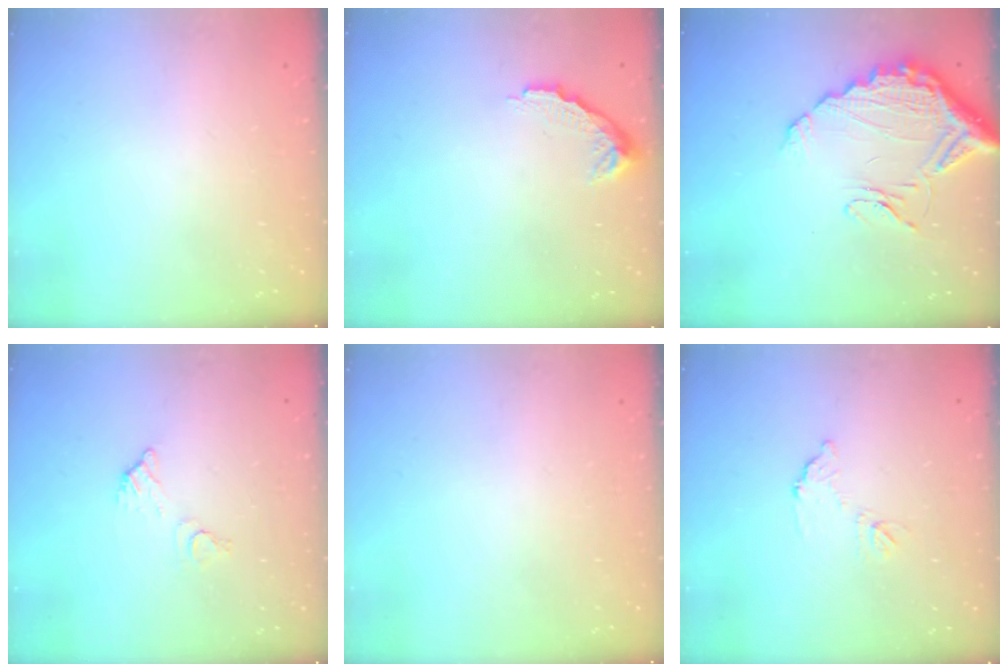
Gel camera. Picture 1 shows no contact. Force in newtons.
{"total": 7.6, "press": 7.6, "slide": 0.4}
{"total": 15.0, "press": 15.0, "slide": 1.2}
{"total": 5.6, "press": 5.6, "slide": 0.2}
{"total": 0.0}
{"total": 7.1, "press": 7.1, "slide": 0.4}